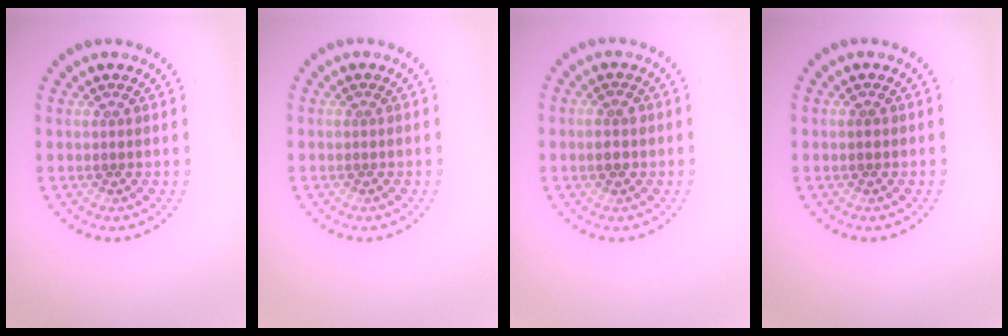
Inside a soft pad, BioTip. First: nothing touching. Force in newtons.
{"total": 0.0}
{"total": 1.4, "press": 1.4, "slide": 0.4}
{"total": 0.7, "press": 0.6, "slide": 0.1}